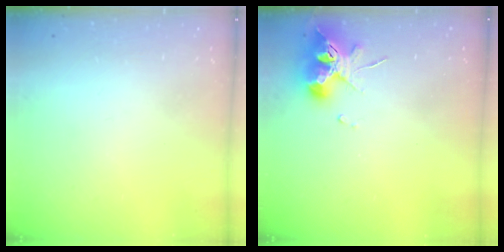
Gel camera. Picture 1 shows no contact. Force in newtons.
{"total": 10.7, "press": 10.6, "slide": 1.5}